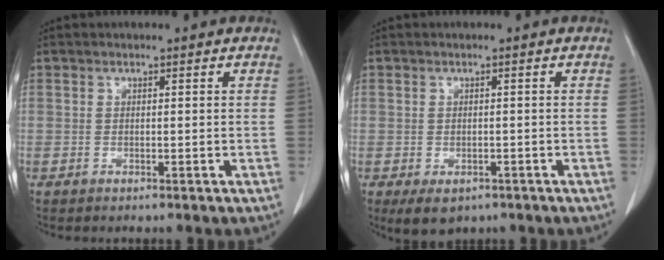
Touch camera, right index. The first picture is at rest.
{"total": 4.5, "force": [-2.8, 2.8, 2.1], "torque": [-0.030, -0.005, -0.034]}